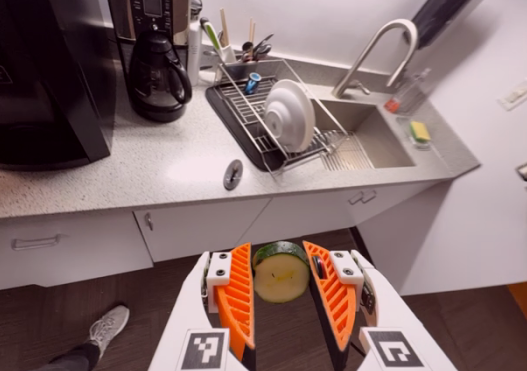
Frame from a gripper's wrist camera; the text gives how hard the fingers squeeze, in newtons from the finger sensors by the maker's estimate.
{"total": 9.5, "left": 9.8, "right": 9.3}